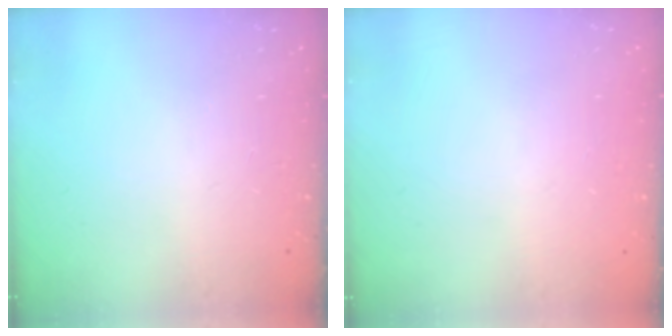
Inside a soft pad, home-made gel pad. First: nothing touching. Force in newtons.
{"total": 0.0}